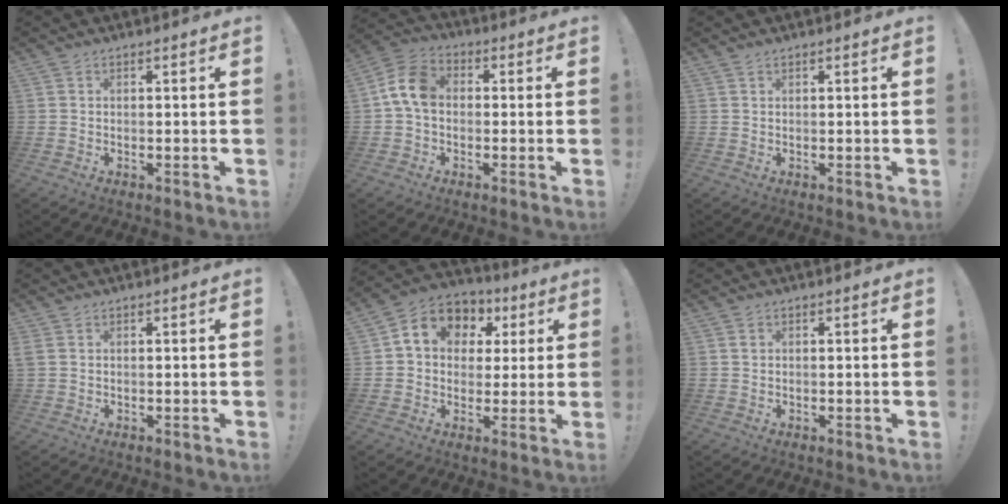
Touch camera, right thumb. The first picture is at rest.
{"total": 10.0, "force": [0.3, 7.0, 7.2], "torque": [-0.139, 0.021, 0.015]}
{"total": 0.6, "force": [0.5, 0.1, 0.3], "torque": [-0.013, 0.004, 0.011]}
{"total": 1.3, "force": [0.6, 0.8, 0.9], "torque": [-0.024, 0.006, 0.012]}
{"total": 10.5, "force": [3.0, 8.8, 4.8], "torque": [-0.075, -0.008, 0.063]}
{"total": 0.7, "force": [0.2, 0.7, 0.2], "torque": [-0.002, 0.004, 0.003]}